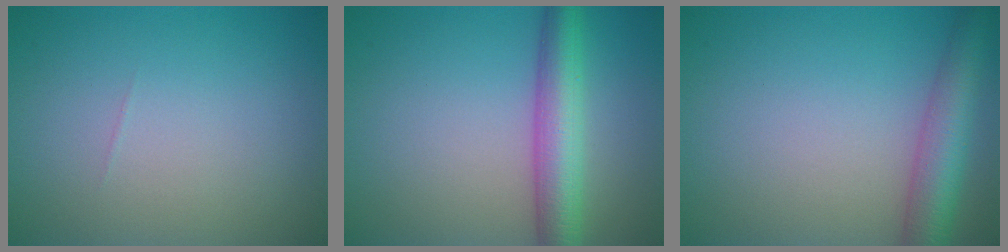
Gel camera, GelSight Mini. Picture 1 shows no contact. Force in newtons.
{"total": 5.5, "press": 5.5, "slide": 0.2}
{"total": 5.2, "press": 5.2, "slide": 0.2}